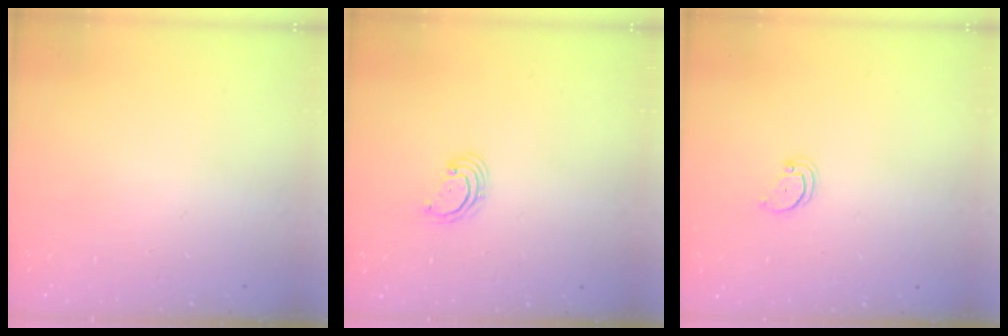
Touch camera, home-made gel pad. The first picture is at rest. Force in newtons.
{"total": 2.5, "press": 2.5, "slide": 0.3}
{"total": 2.5, "press": 2.5, "slide": 0.3}